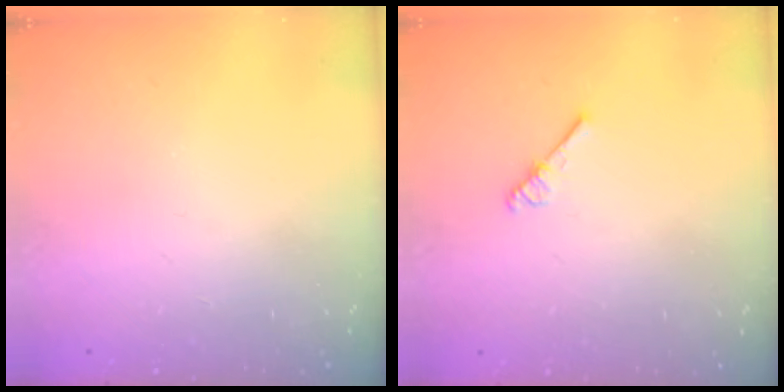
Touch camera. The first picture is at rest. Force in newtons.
{"total": 2.9, "press": 2.9, "slide": 0.3}